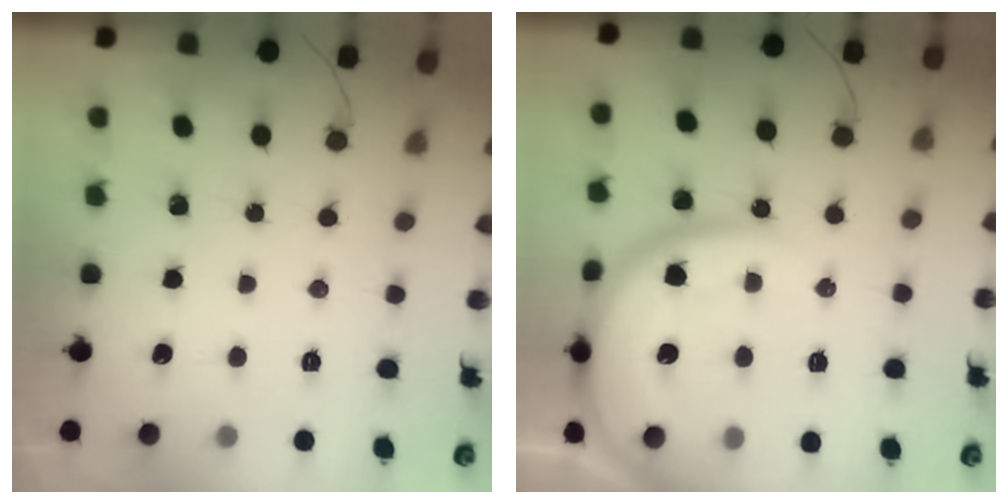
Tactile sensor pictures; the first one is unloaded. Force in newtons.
{"total": 15.8, "press": 15.7, "slide": 2.0}